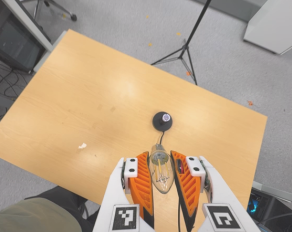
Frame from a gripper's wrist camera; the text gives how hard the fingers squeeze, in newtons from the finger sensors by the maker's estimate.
{"total": 20.5, "left": 23.2, "right": 17.8}